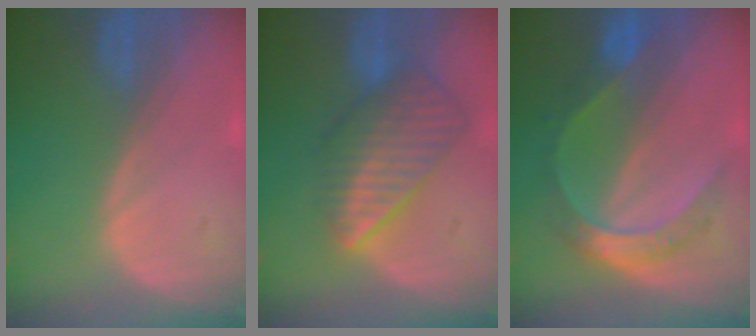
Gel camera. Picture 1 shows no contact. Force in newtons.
{"total": 8.6, "press": 7.5, "slide": 4.1}
{"total": 6.7, "press": 6.6, "slide": 0.4}